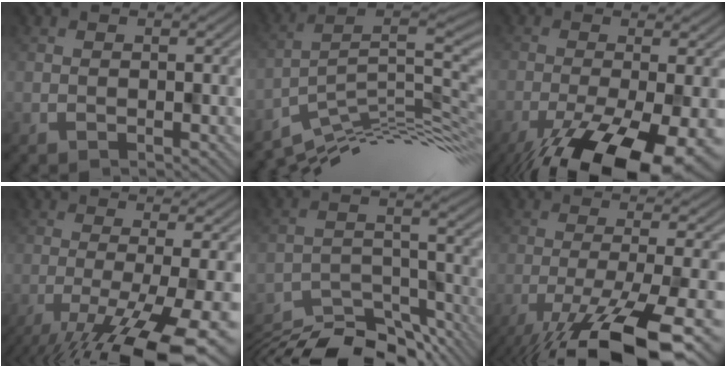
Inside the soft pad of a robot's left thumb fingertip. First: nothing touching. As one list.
[{"total": 11.3, "force": [-6.4, 2.4, 9.0], "torque": [-0.143, 0.004, -0.112]}, {"total": 13.9, "force": [-7.7, 3.7, 10.9], "torque": [-0.195, -0.027, -0.107]}, {"total": 13.7, "force": [-7.4, 3.0, 11.1], "torque": [-0.178, -0.019, -0.103]}, {"total": 12.5, "force": [-11.3, 3.1, 4.2], "torque": [-0.074, -0.009, -0.168]}, {"total": 14.6, "force": [-8.8, 3.0, 11.2], "torque": [-0.184, -0.014, -0.138]}]